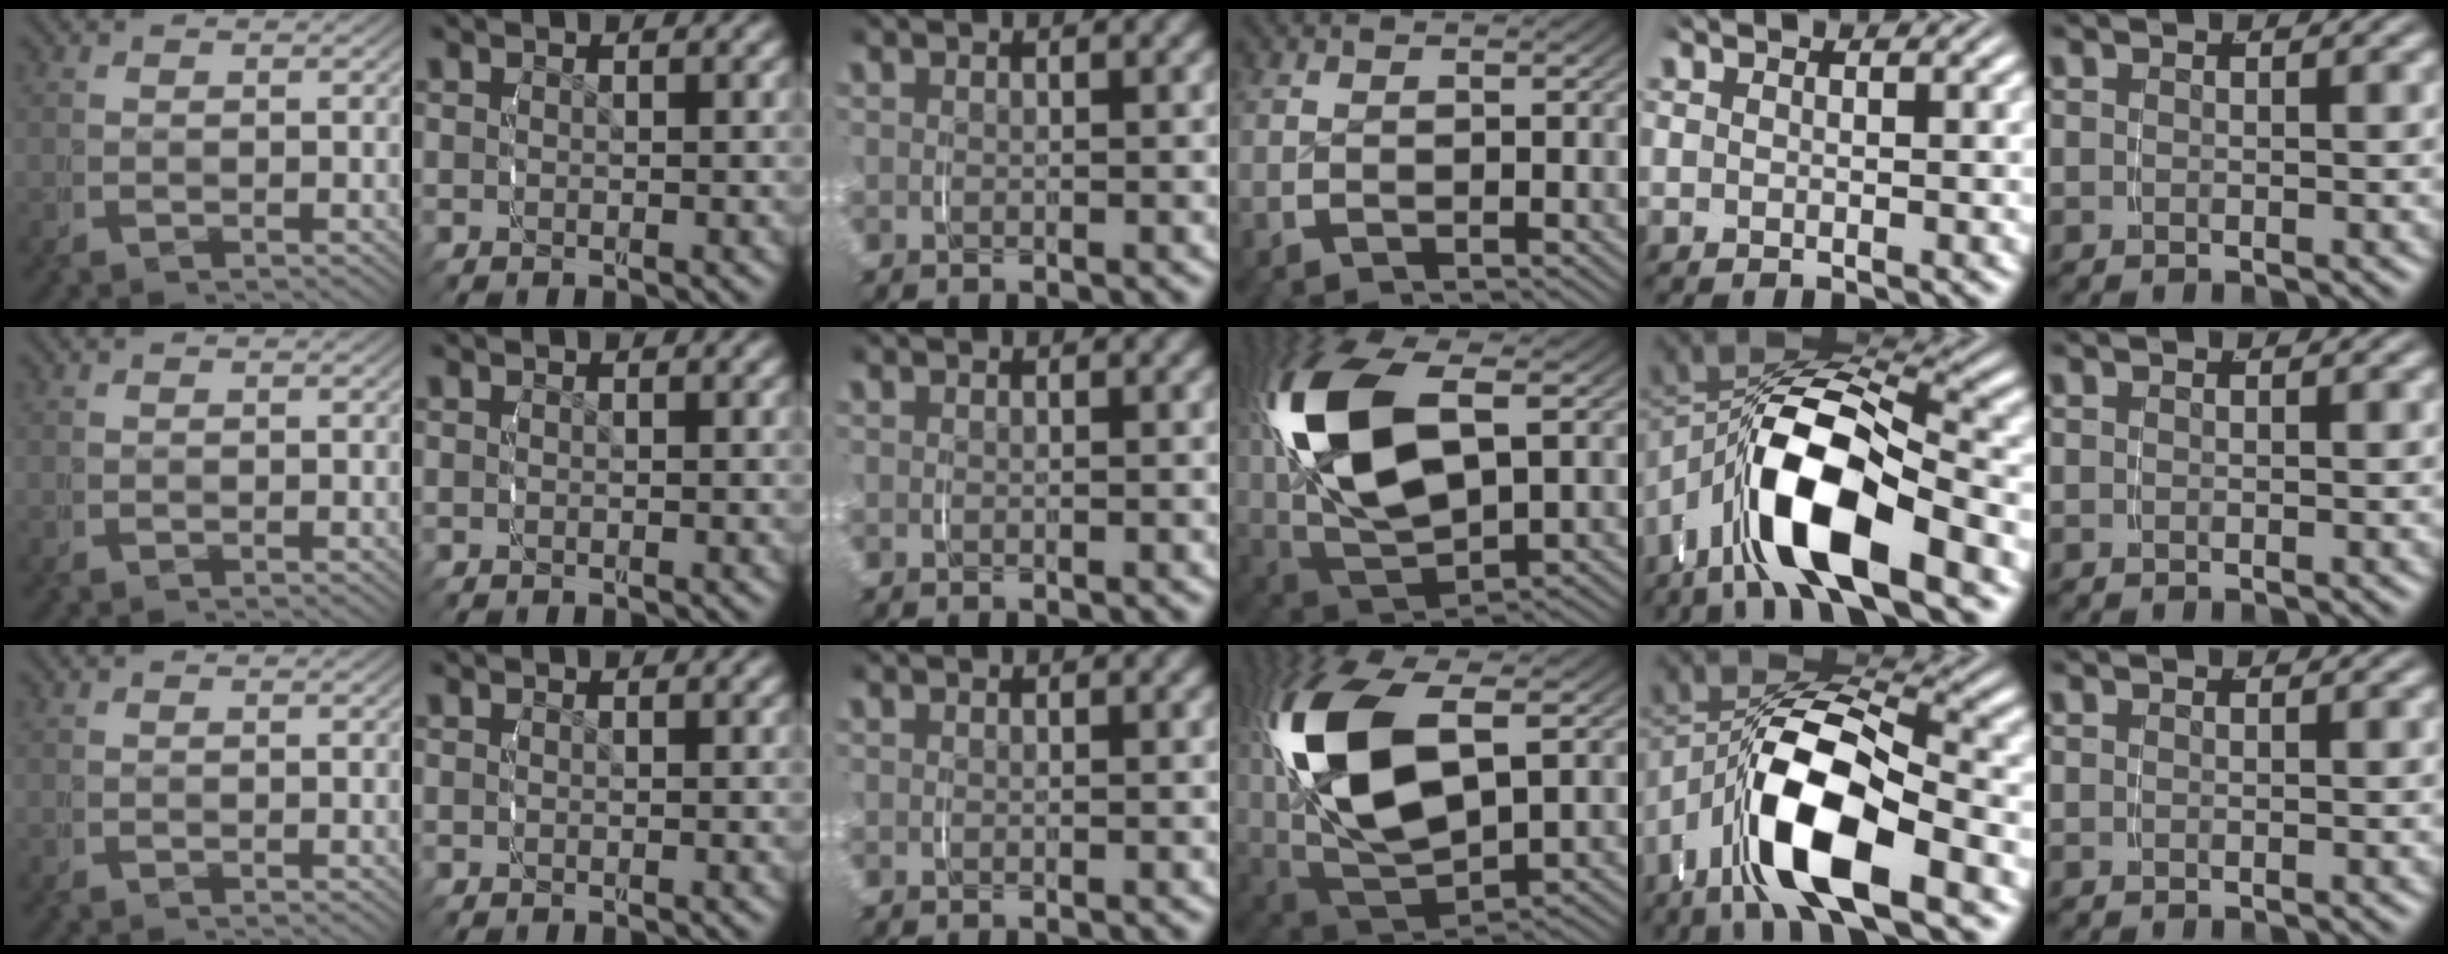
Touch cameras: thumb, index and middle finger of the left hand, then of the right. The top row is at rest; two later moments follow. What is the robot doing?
{"motion": "grasp_and_lifting", "object": "fork"}